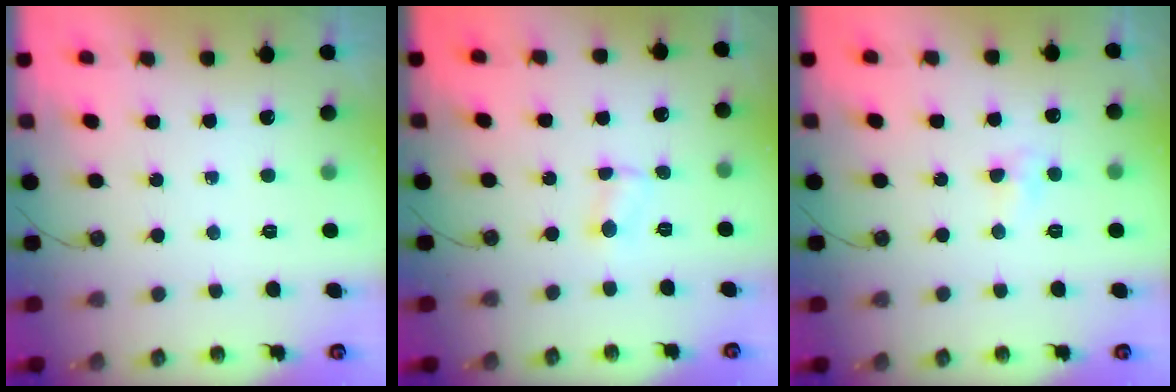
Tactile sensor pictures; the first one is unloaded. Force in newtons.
{"total": 2.3, "press": 2.2, "slide": 0.5}
{"total": 4.5, "press": 4.4, "slide": 0.7}